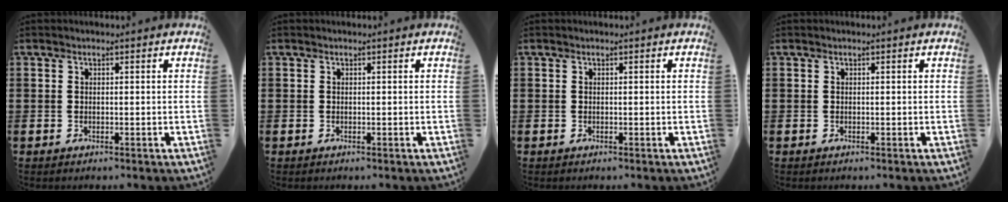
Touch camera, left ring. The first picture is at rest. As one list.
[{"total": 0.0}, {"total": 0.0}, {"total": 0.0}]